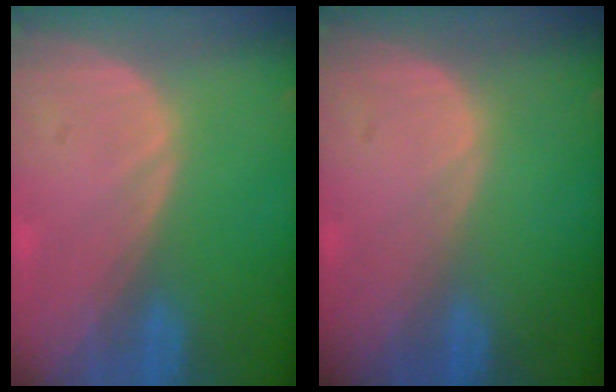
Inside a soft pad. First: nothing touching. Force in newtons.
{"total": 0.0}